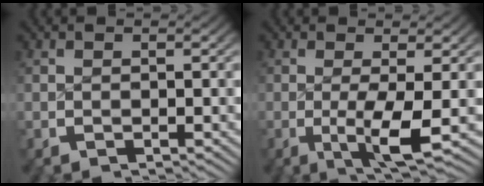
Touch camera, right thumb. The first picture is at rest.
{"total": 5.0, "force": [-0.7, 1.4, 4.7], "torque": [-0.092, -0.015, -0.010]}